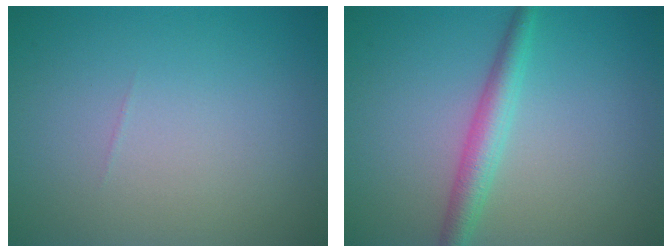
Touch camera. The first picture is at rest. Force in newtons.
{"total": 2.9, "press": 2.9, "slide": 0.1}